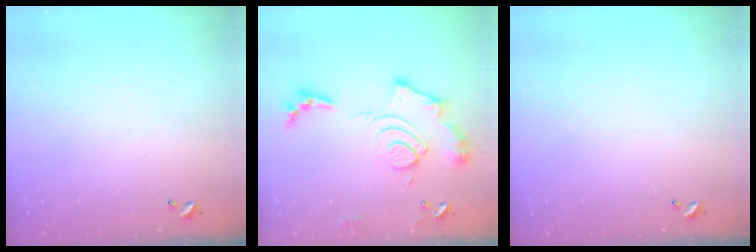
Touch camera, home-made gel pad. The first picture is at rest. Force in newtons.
{"total": 16.5, "press": 16.4, "slide": 1.7}
{"total": 0.0}